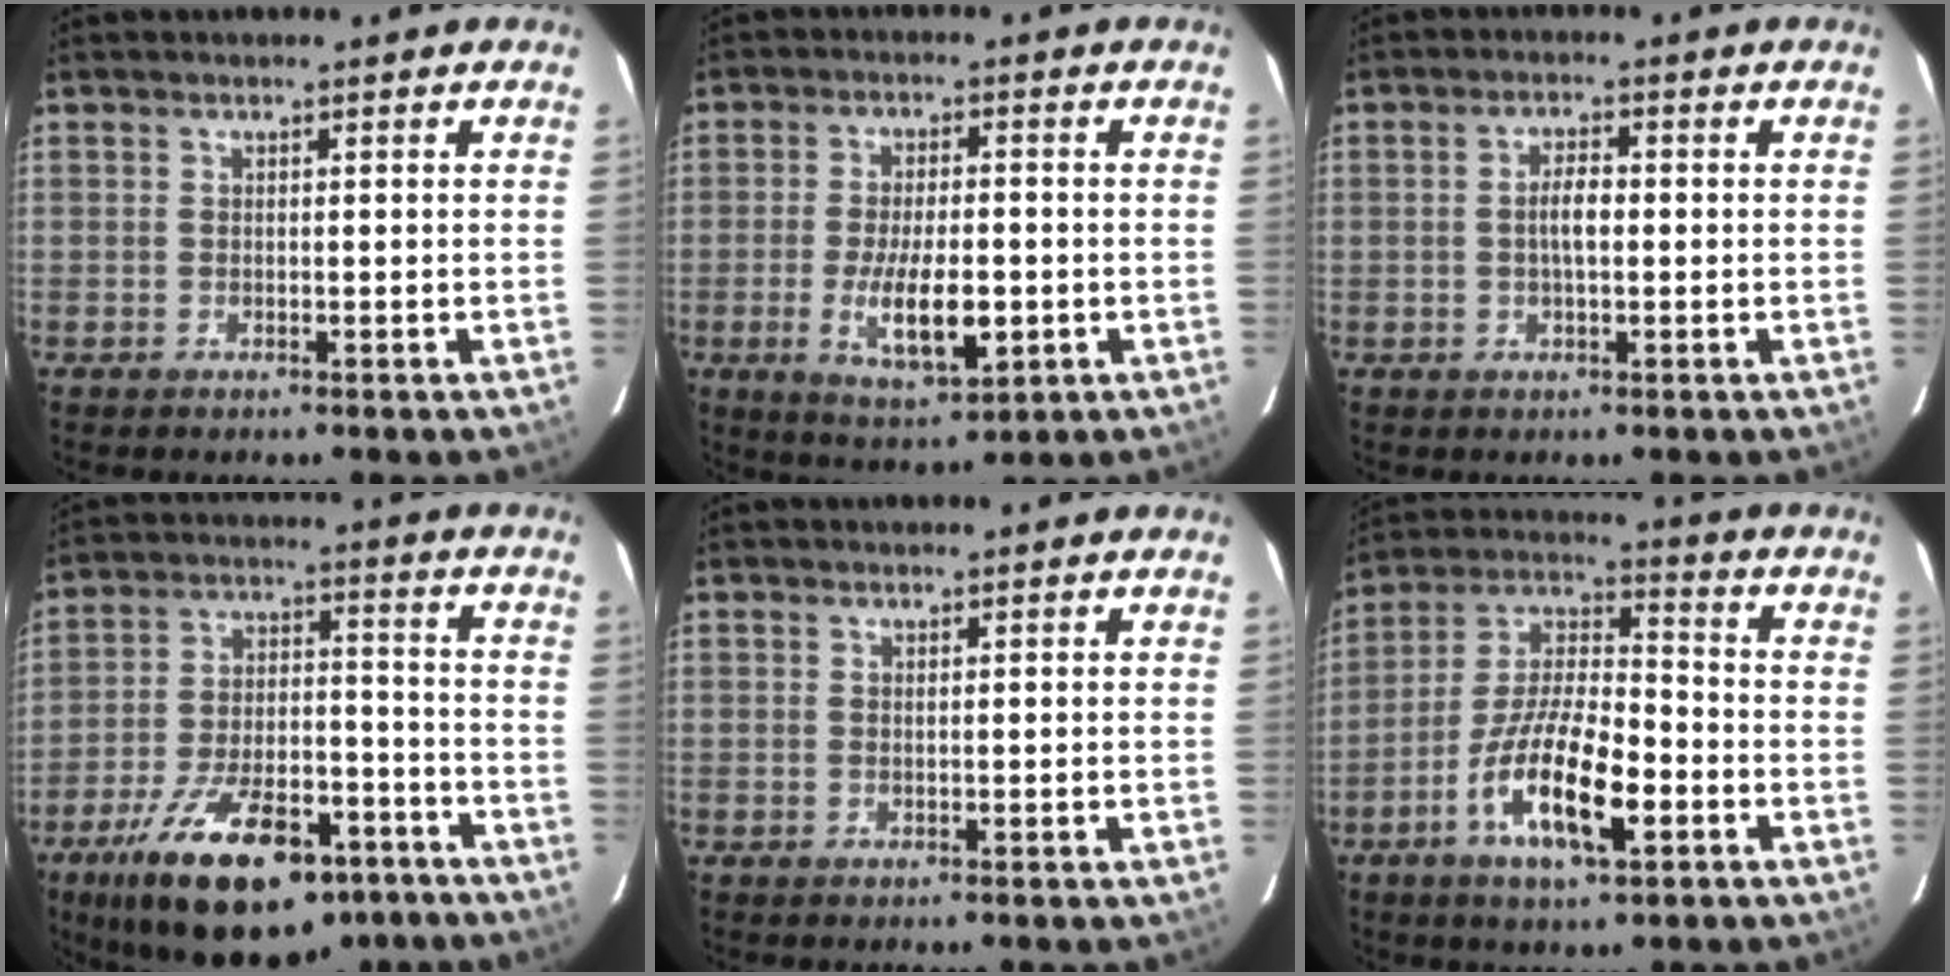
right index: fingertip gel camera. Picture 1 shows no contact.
{"total": 10.7, "force": [-2.7, 3.8, 9.6], "torque": [-0.185, -0.017, -0.040]}
{"total": 3.6, "force": [-0.2, 1.3, 3.4], "torque": [-0.061, 0.005, -0.002]}
{"total": 23.1, "force": [-15.1, 9.8, 14.6], "torque": [-0.259, -0.013, -0.222]}
{"total": 0.0}
{"total": 15.1, "force": [-6.2, 4.9, 12.9], "torque": [-0.255, -0.005, -0.115]}